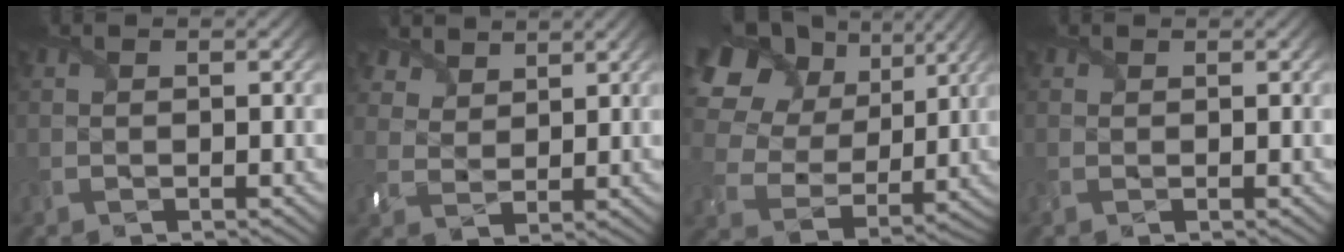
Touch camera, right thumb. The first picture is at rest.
{"total": 5.3, "force": [4.1, 2.9, 1.5], "torque": [-0.049, -0.001, 0.089]}
{"total": 16.7, "force": [7.5, 11.7, 9.3], "torque": [-0.243, 0.035, 0.139]}
{"total": 0.0}